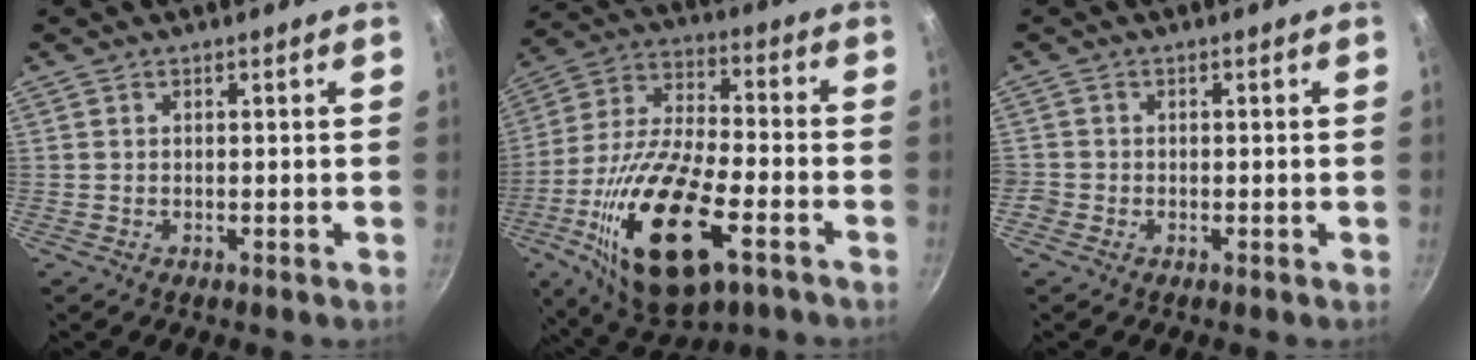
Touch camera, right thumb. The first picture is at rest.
{"total": 24.4, "force": [-9.3, 10.2, 20.1], "torque": [-0.381, 0.016, -0.168]}
{"total": 1.4, "force": [-0.8, 1.1, 0.3], "torque": [-0.009, 0.001, -0.019]}